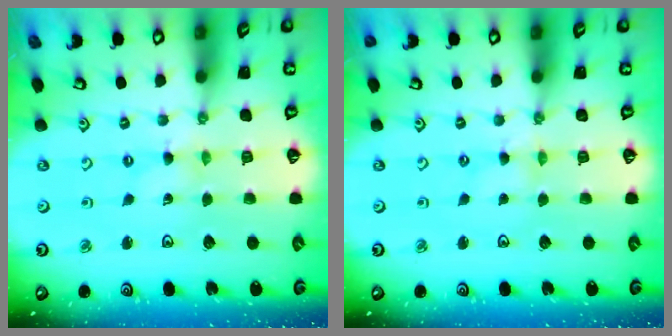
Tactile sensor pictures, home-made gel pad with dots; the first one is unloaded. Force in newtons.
{"total": 0.0}